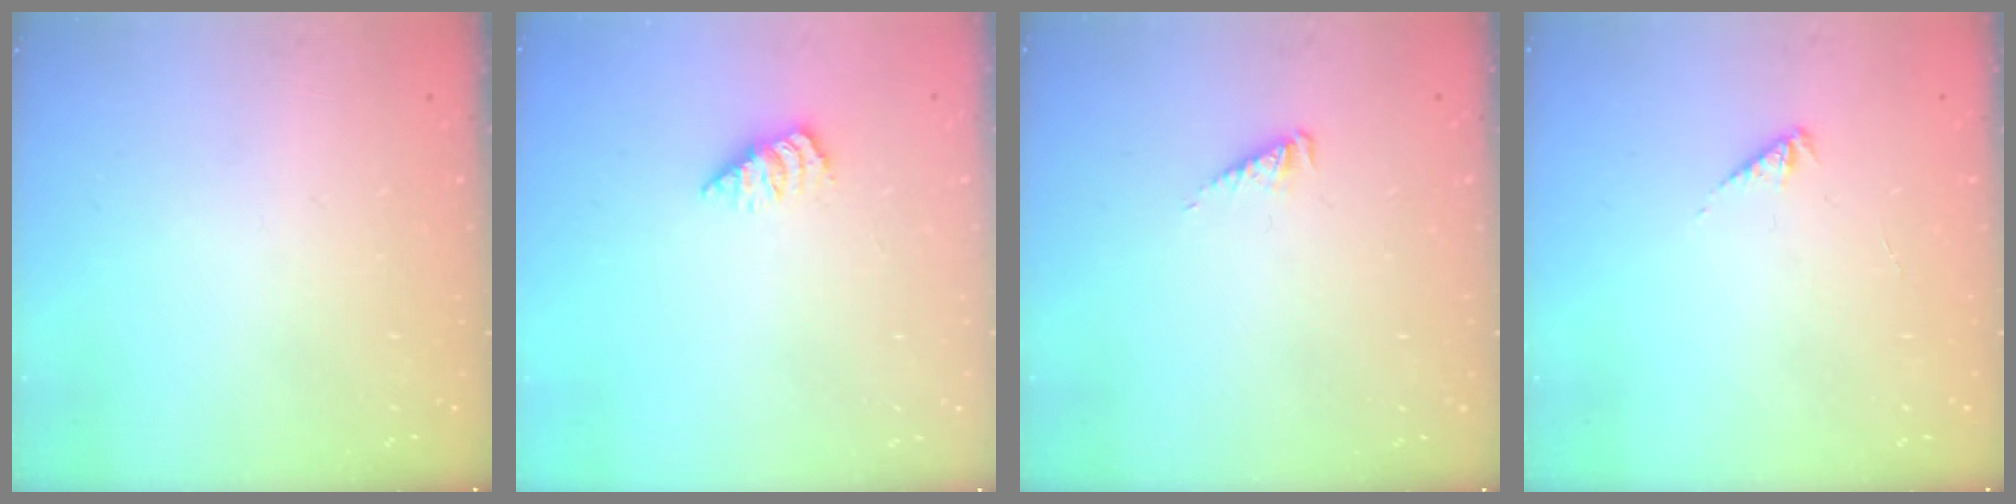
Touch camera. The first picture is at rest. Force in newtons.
{"total": 1.7, "press": 1.7, "slide": 0.2}
{"total": 2.5, "press": 2.4, "slide": 0.4}
{"total": 2.0, "press": 1.9, "slide": 0.5}